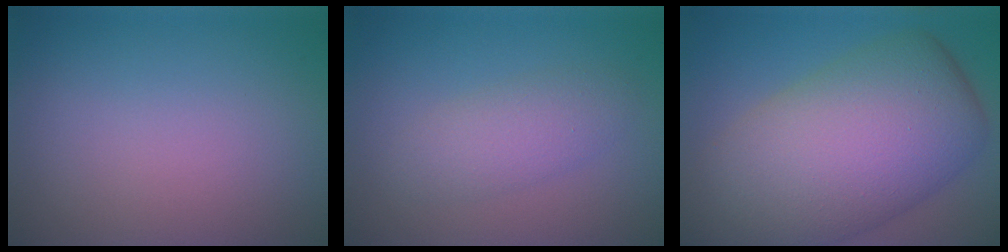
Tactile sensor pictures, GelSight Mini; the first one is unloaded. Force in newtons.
{"total": 2.6, "press": 2.6, "slide": 0.0}
{"total": 13.9, "press": 13.9, "slide": 0.6}